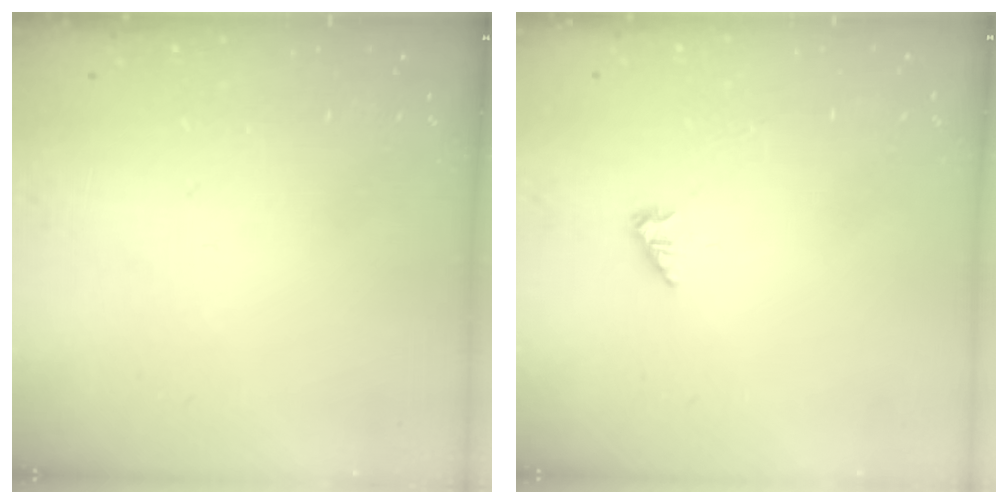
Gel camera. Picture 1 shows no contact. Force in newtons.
{"total": 1.7, "press": 1.7, "slide": 0.3}